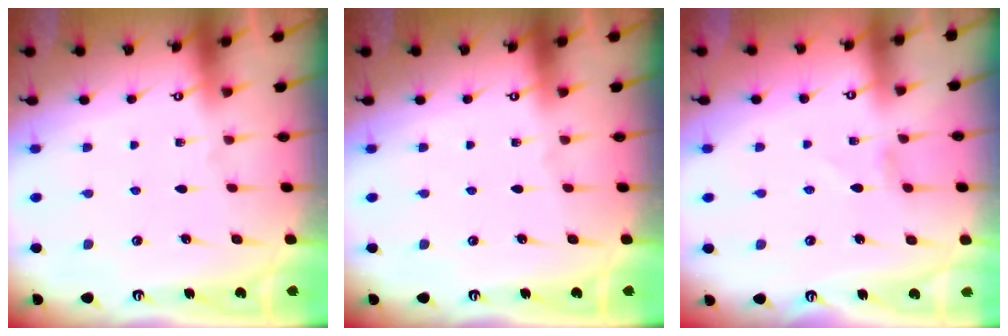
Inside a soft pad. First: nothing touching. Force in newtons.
{"total": 0.0}
{"total": 0.7, "press": 0.7, "slide": 0.1}